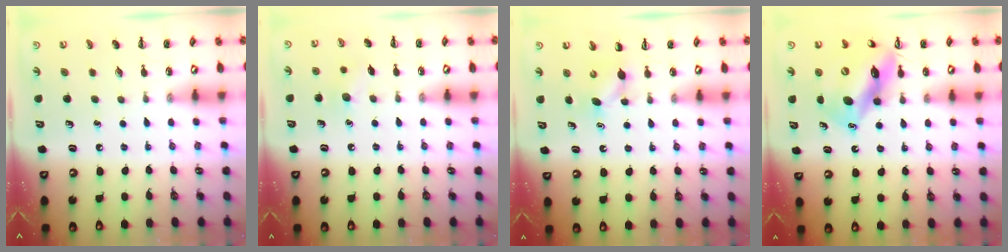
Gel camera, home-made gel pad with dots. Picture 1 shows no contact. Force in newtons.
{"total": 6.6, "press": 6.4, "slide": 1.5}
{"total": 3.5, "press": 3.3, "slide": 1.0}
{"total": 13.5, "press": 13.0, "slide": 3.8}